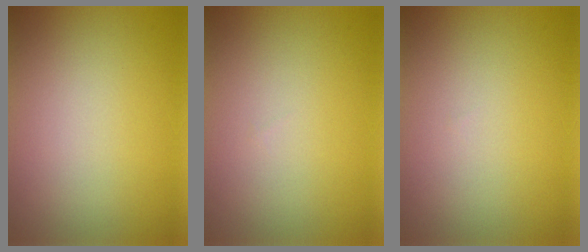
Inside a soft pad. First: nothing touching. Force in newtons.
{"total": 0.0}
{"total": 0.0}